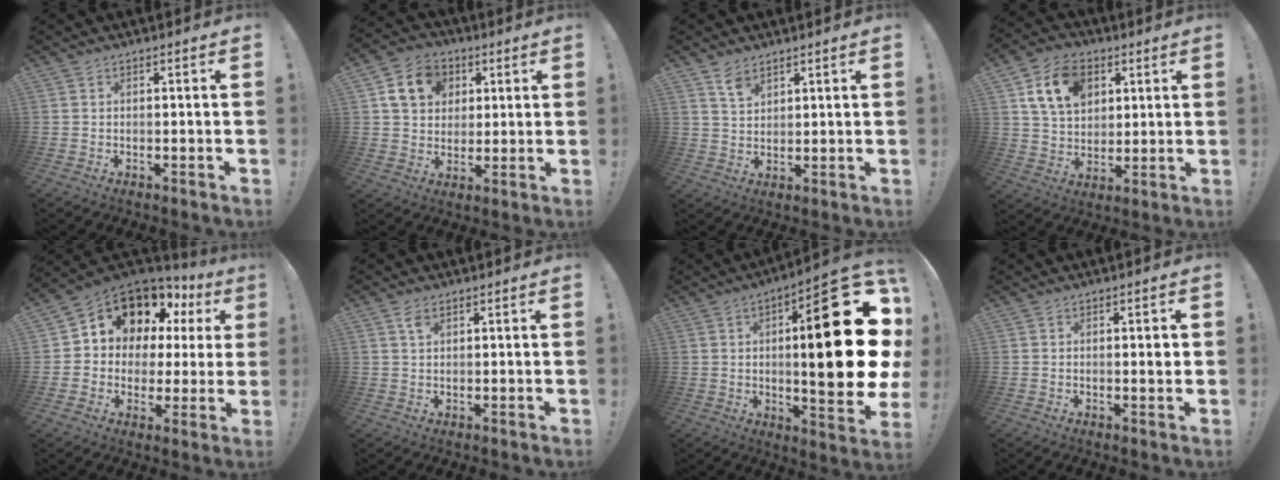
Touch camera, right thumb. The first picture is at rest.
{"total": 11.8, "force": [4.5, 9.7, 4.9], "torque": [-0.074, -0.007, 0.092]}
{"total": 5.2, "force": [3.9, 2.8, 2.1], "torque": [-0.029, -0.025, 0.070]}
{"total": 14.4, "force": [6.1, 10.4, 7.9], "torque": [-0.125, -0.006, 0.119]}
{"total": 12.6, "force": [7.3, 8.2, 6.2], "torque": [-0.104, -0.057, 0.141]}
{"total": 2.6, "force": [1.5, 1.3, 1.7], "torque": [-0.021, -0.006, 0.024]}
{"total": 27.5, "force": [2.9, 6.9, 26.5], "torque": [-0.384, -0.020, 0.042]}
{"total": 1.8, "force": [0.2, 0.4, 1.8], "torque": [-0.026, 0.000, 0.000]}